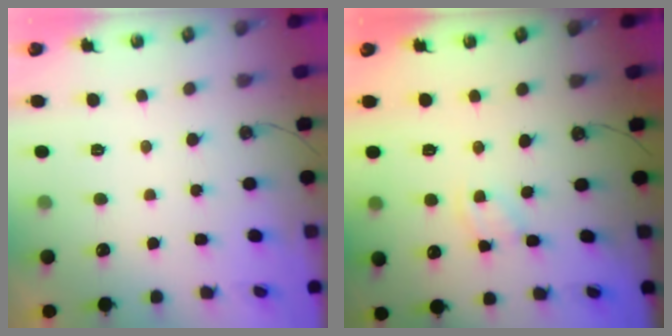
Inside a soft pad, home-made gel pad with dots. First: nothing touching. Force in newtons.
{"total": 2.1, "press": 2.1, "slide": 0.4}